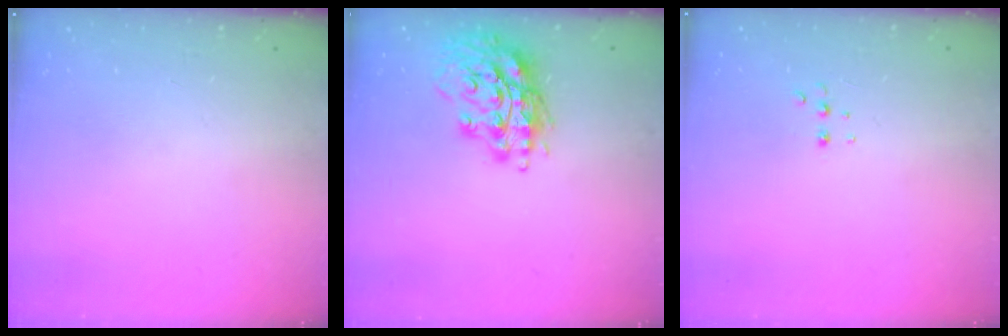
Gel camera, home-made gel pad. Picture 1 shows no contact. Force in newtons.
{"total": 16.7, "press": 16.5, "slide": 2.3}
{"total": 3.4, "press": 3.3, "slide": 0.8}